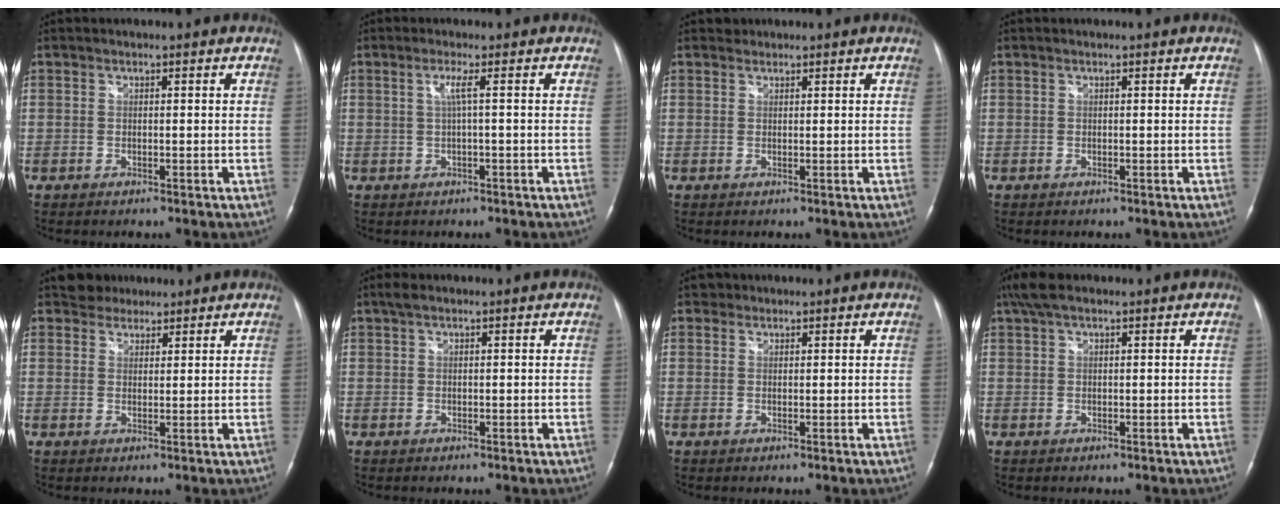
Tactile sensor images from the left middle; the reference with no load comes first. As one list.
[{"total": 1.9, "force": [0.2, -0.6, 1.8], "torque": [-0.040, 0.001, 0.005]}, {"total": 0.7, "force": [0.6, 0.4, -0.3], "torque": [0.005, 0.000, 0.005]}, {"total": 0.0}, {"total": 3.0, "force": [2.4, 1.7, -0.3], "torque": [0.008, 0.010, 0.035]}, {"total": 1.3, "force": [0.9, 0.5, 0.9], "torque": [-0.020, 0.015, 0.016]}, {"total": 1.1, "force": [0.6, 0.8, -0.2], "torque": [0.009, 0.001, 0.004]}, {"total": 3.9, "force": [2.7, 1.3, 2.5], "torque": [-0.057, 0.025, 0.052]}]